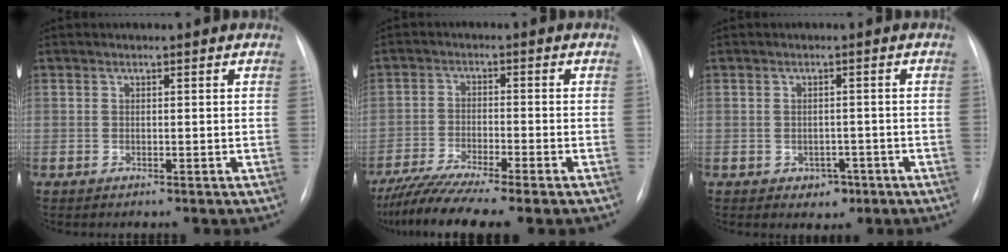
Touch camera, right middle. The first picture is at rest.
{"total": 9.7, "force": [-8.0, -0.3, 5.4], "torque": [-0.094, -0.023, -0.134]}
{"total": 2.8, "force": [-1.4, 2.1, 1.1], "torque": [-0.009, 0.008, -0.010]}